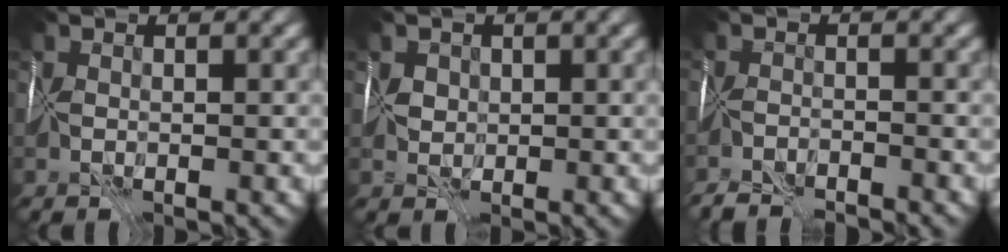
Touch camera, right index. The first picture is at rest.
{"total": 1.7, "force": [0.6, 1.5, 0.2], "torque": [0.006, 0.007, 0.010]}
{"total": 6.0, "force": [-5.8, 1.0, 0.9], "torque": [-0.008, -0.009, -0.086]}